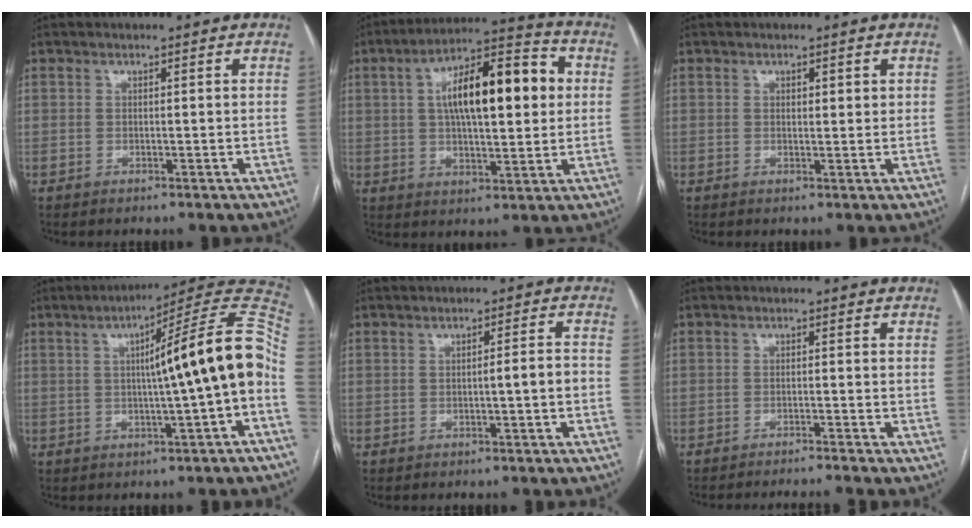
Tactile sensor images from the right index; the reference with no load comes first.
{"total": 16.4, "force": [3.0, 4.9, 15.3], "torque": [-0.251, 0.037, 0.043]}
{"total": 1.4, "force": [0.7, 0.5, 1.2], "torque": [-0.017, 0.000, 0.007]}
{"total": 16.1, "force": [-0.6, -0.6, 16.1], "torque": [-0.219, 0.035, -0.014]}
{"total": 2.7, "force": [-1.0, -0.3, 2.4], "torque": [-0.033, 0.005, -0.017]}
{"total": 4.8, "force": [-4.3, -1.9, 1.1], "torque": [-0.003, -0.003, -0.063]}